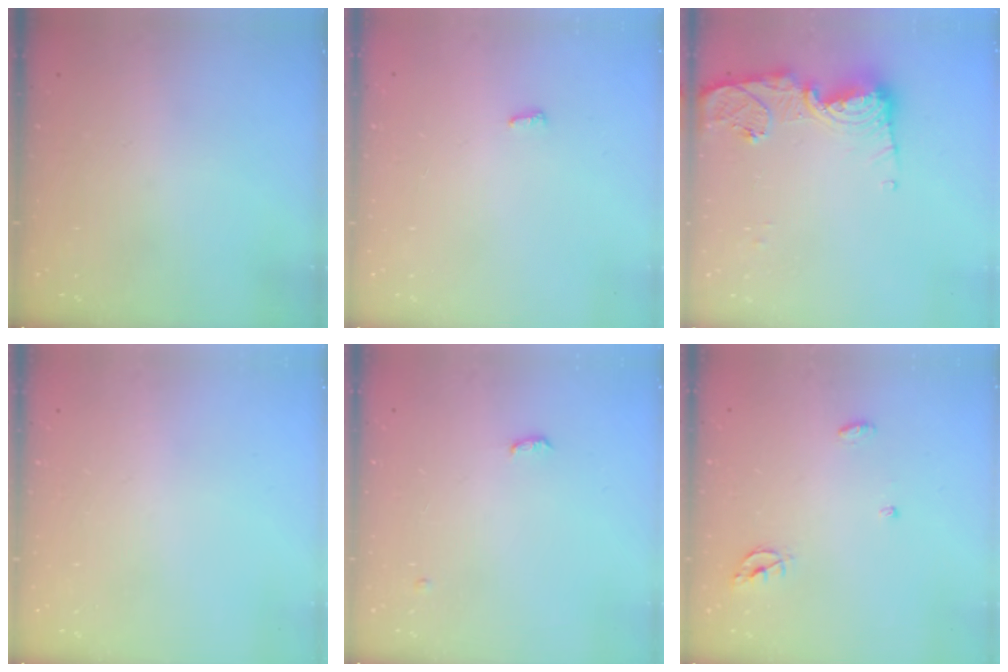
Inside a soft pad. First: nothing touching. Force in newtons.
{"total": 2.8, "press": 2.8, "slide": 0.5}
{"total": 13.5, "press": 13.4, "slide": 1.3}
{"total": 0.0}
{"total": 7.6, "press": 4.2, "slide": 6.4}
{"total": 4.2, "press": 4.2, "slide": 0.3}